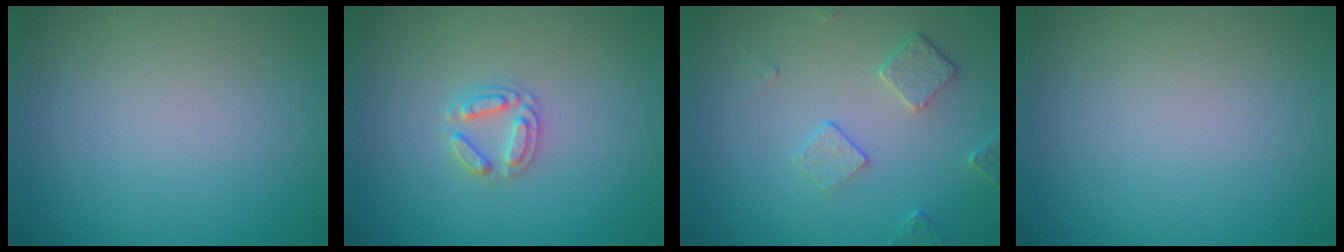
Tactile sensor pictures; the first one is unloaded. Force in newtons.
{"total": 2.2, "press": 2.2, "slide": 0.3}
{"total": 2.3, "press": 1.6, "slide": 1.6}
{"total": 0.0}